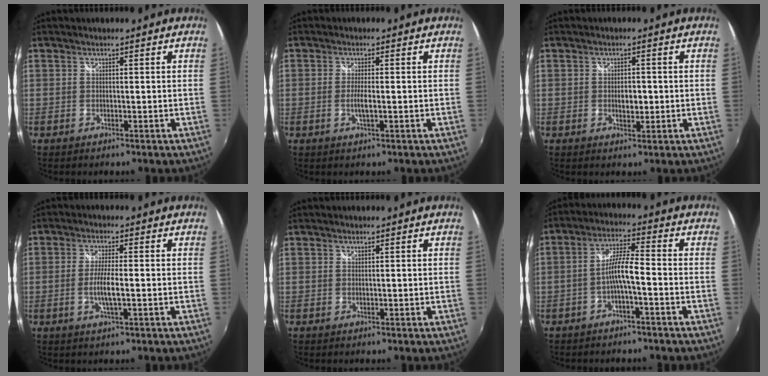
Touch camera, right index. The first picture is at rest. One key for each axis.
{"total": 2.5, "fx": -0.5, "fy": 0.2, "fz": 2.4, "tx": -0.047, "ty": -0.005, "tz": -0.009}
{"total": 2.6, "fx": -0.2, "fy": 1.6, "fz": 2.1, "tx": -0.033, "ty": -0.001, "tz": -0.003}
{"total": 4.7, "fx": -0.9, "fy": 0.5, "fz": 4.6, "tx": -0.086, "ty": -0.007, "tz": -0.017}
{"total": 0.0}
{"total": 5.5, "fx": -2.2, "fy": 0.4, "fz": 5.0, "tx": -0.104, "ty": 0.010, "tz": -0.038}